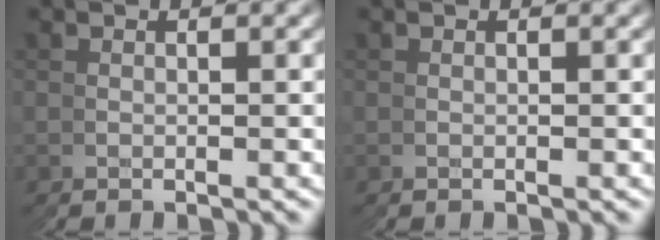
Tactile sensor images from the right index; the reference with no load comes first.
{"total": 0.0}